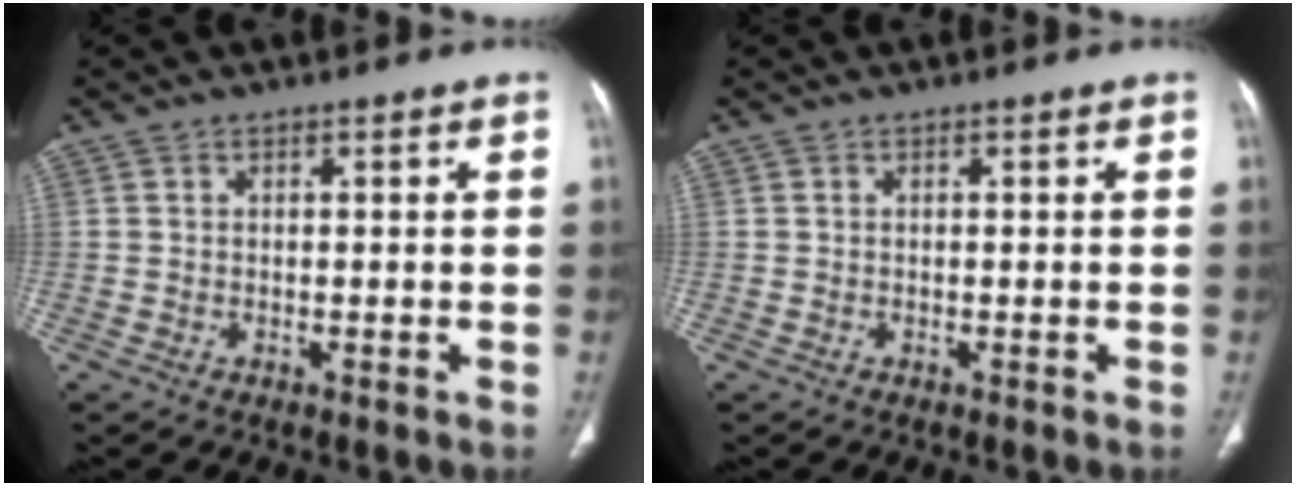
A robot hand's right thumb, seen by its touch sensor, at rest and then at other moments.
{"total": 0.0}